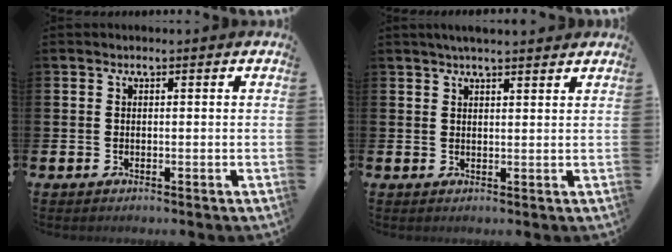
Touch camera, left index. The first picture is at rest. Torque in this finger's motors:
{"motor_torque": [0.11, -0.66, 0.86, 0.21]}